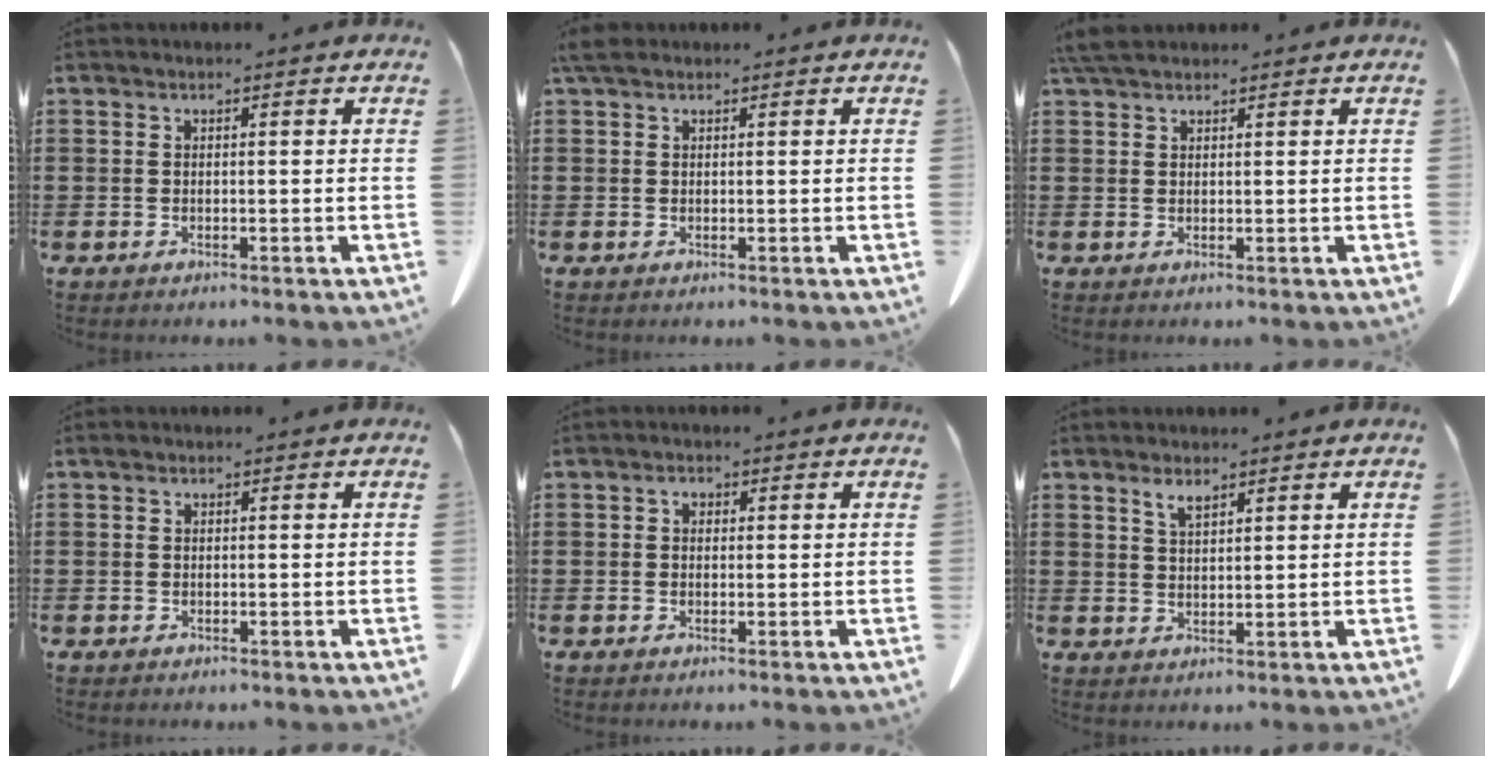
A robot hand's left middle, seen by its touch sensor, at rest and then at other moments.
{"total": 2.0, "force": [1.3, 1.1, 1.0], "torque": [-0.026, 0.007, 0.026]}
{"total": 3.3, "force": [2.7, 1.0, 1.7], "torque": [-0.042, 0.002, 0.052]}
{"total": 0.6, "force": [0.1, 0.5, 0.2], "torque": [-0.005, 0.004, 0.002]}
{"total": 1.1, "force": [0.2, 0.8, 0.7], "torque": [-0.017, 0.006, 0.003]}
{"total": 2.5, "force": [2.0, 0.6, 1.5], "torque": [-0.033, 0.001, 0.036]}